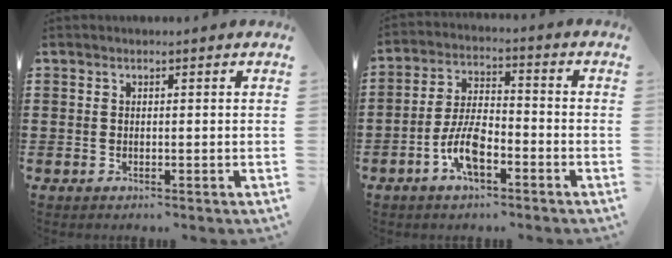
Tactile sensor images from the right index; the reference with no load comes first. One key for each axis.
{"total": 7.5, "fx": -3.6, "fy": 2.9, "fz": 5.9, "tx": -0.139, "ty": -0.004, "tz": -0.072}